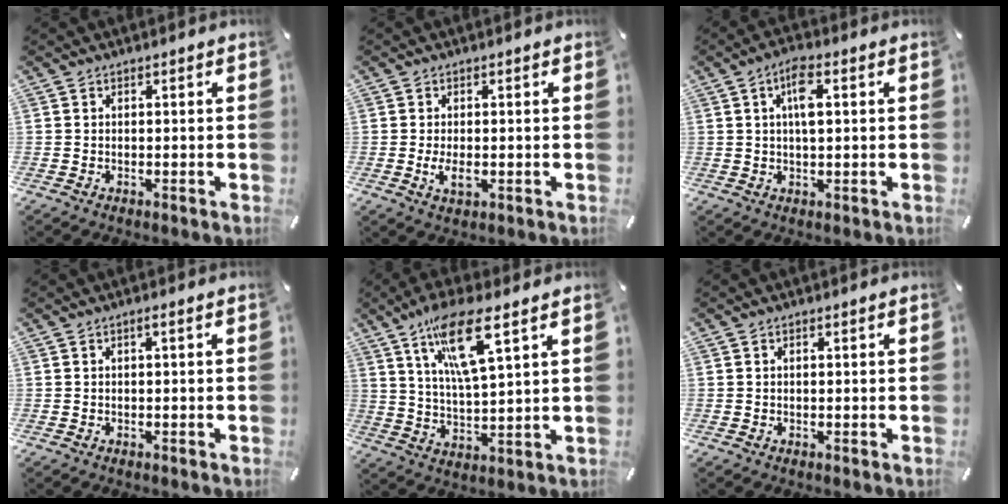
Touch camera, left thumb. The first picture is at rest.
{"total": 3.7, "force": [-0.5, 1.8, 3.1], "torque": [-0.069, -0.010, -0.015]}
{"total": 6.0, "force": [1.6, 2.2, 5.4], "torque": [-0.102, 0.007, 0.024]}
{"total": 1.0, "force": [-0.1, 0.1, 1.0], "torque": [-0.016, -0.001, -0.002]}
{"total": 13.5, "force": [7.4, 3.2, 10.8], "torque": [-0.213, -0.010, 0.126]}
{"total": 0.6, "force": [0.1, 0.3, 0.5], "torque": [-0.010, 0.002, 0.001]}